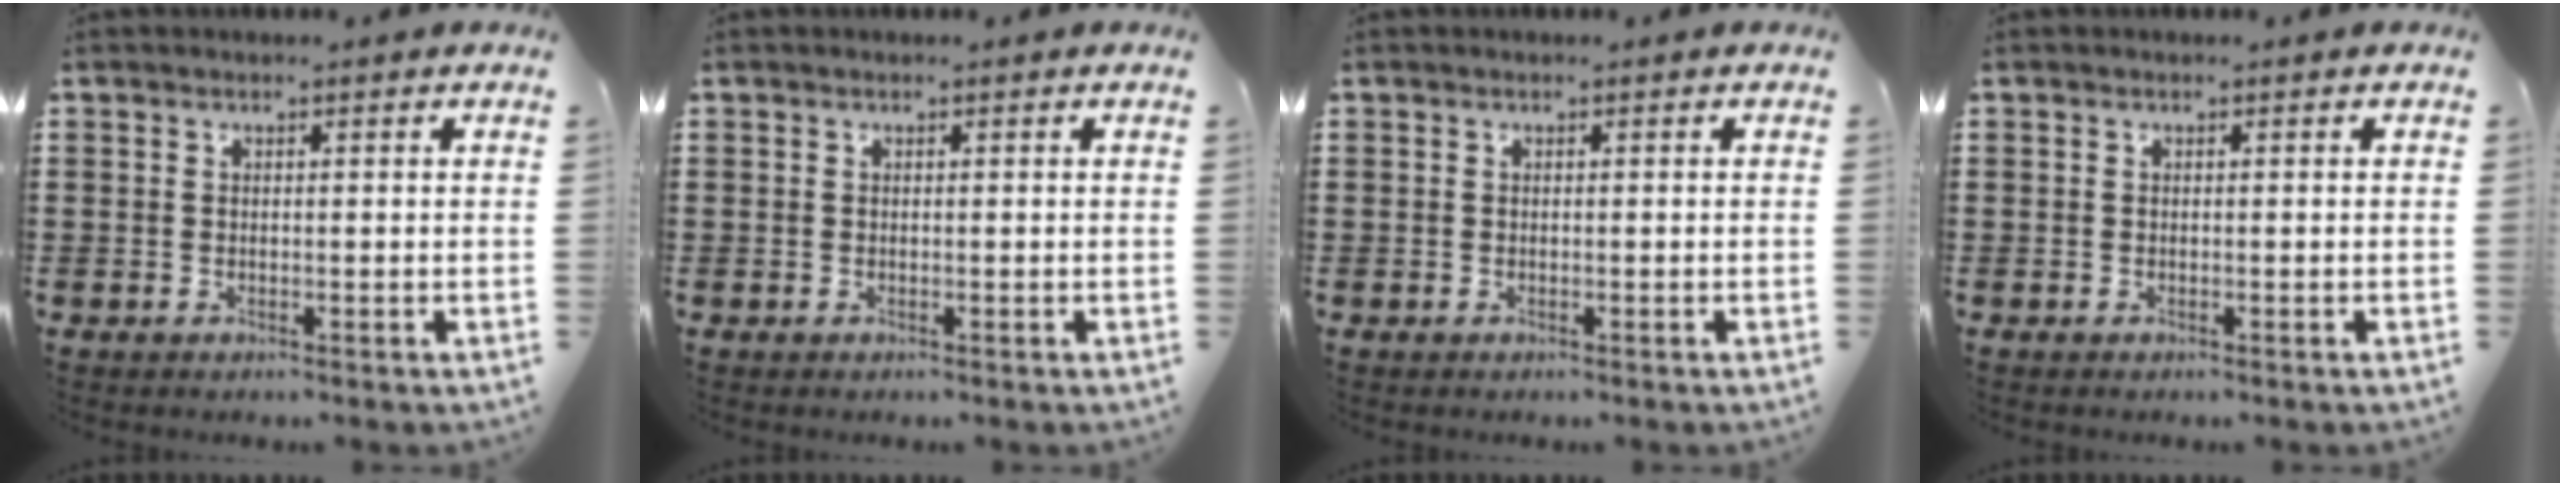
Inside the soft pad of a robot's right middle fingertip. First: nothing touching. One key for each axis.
{"total": 0.0}
{"total": 0.0}
{"total": 0.0}